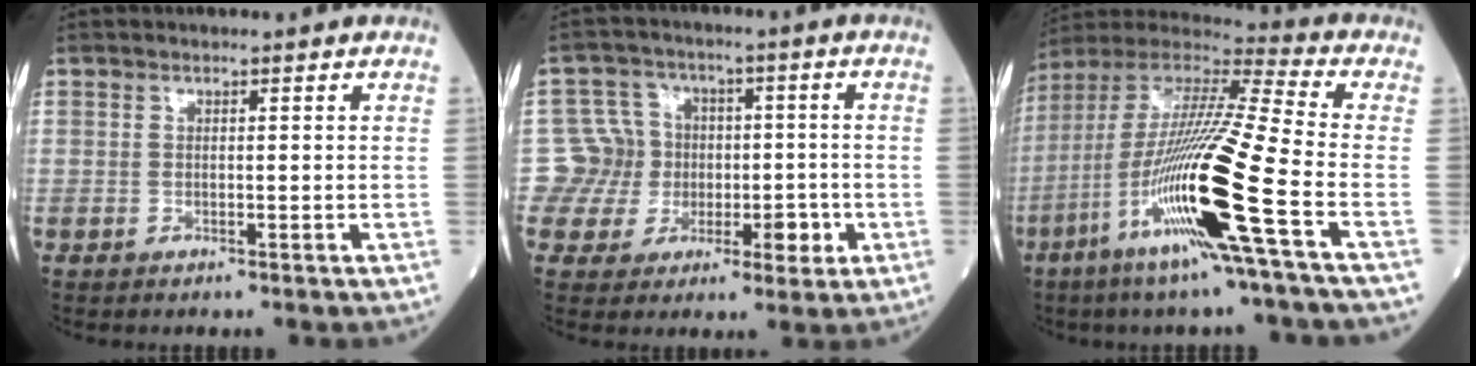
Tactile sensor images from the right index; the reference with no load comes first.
{"total": 8.3, "force": [-0.6, 8.2, 0.9], "torque": [0.002, 0.033, -0.002]}
{"total": 21.0, "force": [-7.5, -0.8, 19.7], "torque": [-0.414, -0.034, -0.153]}